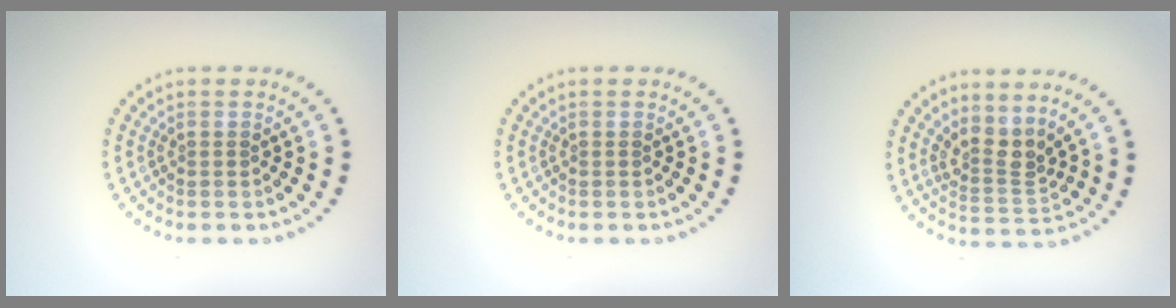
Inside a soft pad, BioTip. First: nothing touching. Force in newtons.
{"total": 0.0}
{"total": 2.8, "press": 2.0, "slide": 1.9}